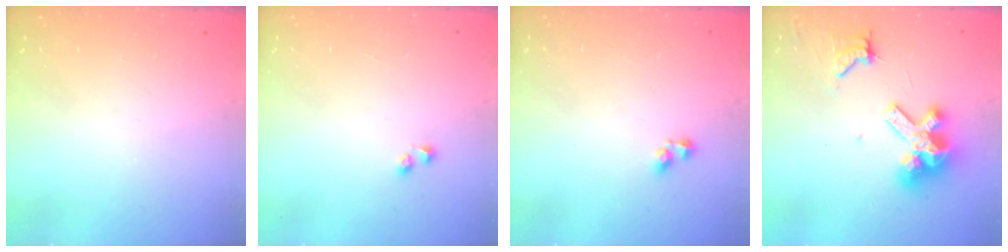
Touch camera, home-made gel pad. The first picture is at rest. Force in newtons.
{"total": 1.9, "press": 1.8, "slide": 0.7}
{"total": 2.8, "press": 2.8, "slide": 0.1}
{"total": 11.6, "press": 11.5, "slide": 1.4}